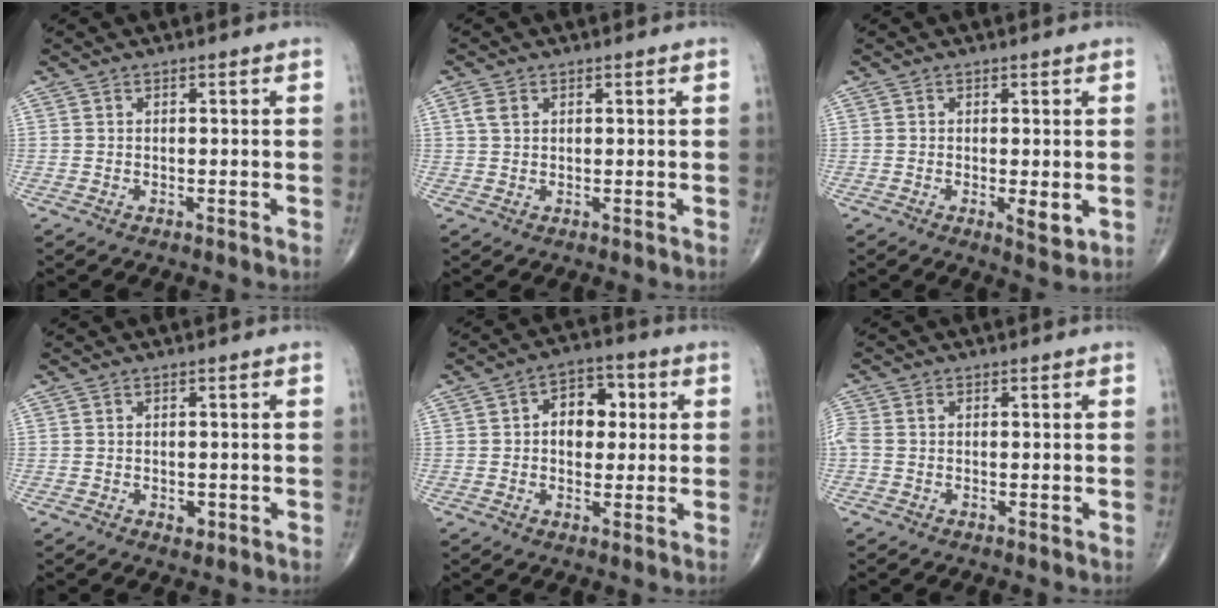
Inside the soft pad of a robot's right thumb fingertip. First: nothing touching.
{"total": 2.2, "force": [0.9, 1.5, 1.4], "torque": [-0.029, 0.005, 0.019]}
{"total": 3.3, "force": [-0.4, 1.1, 3.1], "torque": [-0.048, -0.011, -0.005]}
{"total": 1.6, "force": [-0.5, 1.1, 1.0], "torque": [-0.006, 0.002, -0.004]}
{"total": 8.2, "force": [1.2, 5.7, 5.8], "torque": [-0.046, 0.013, 0.011]}
{"total": 2.9, "force": [0.0, 1.9, 2.1], "torque": [-0.069, 0.011, -0.002]}